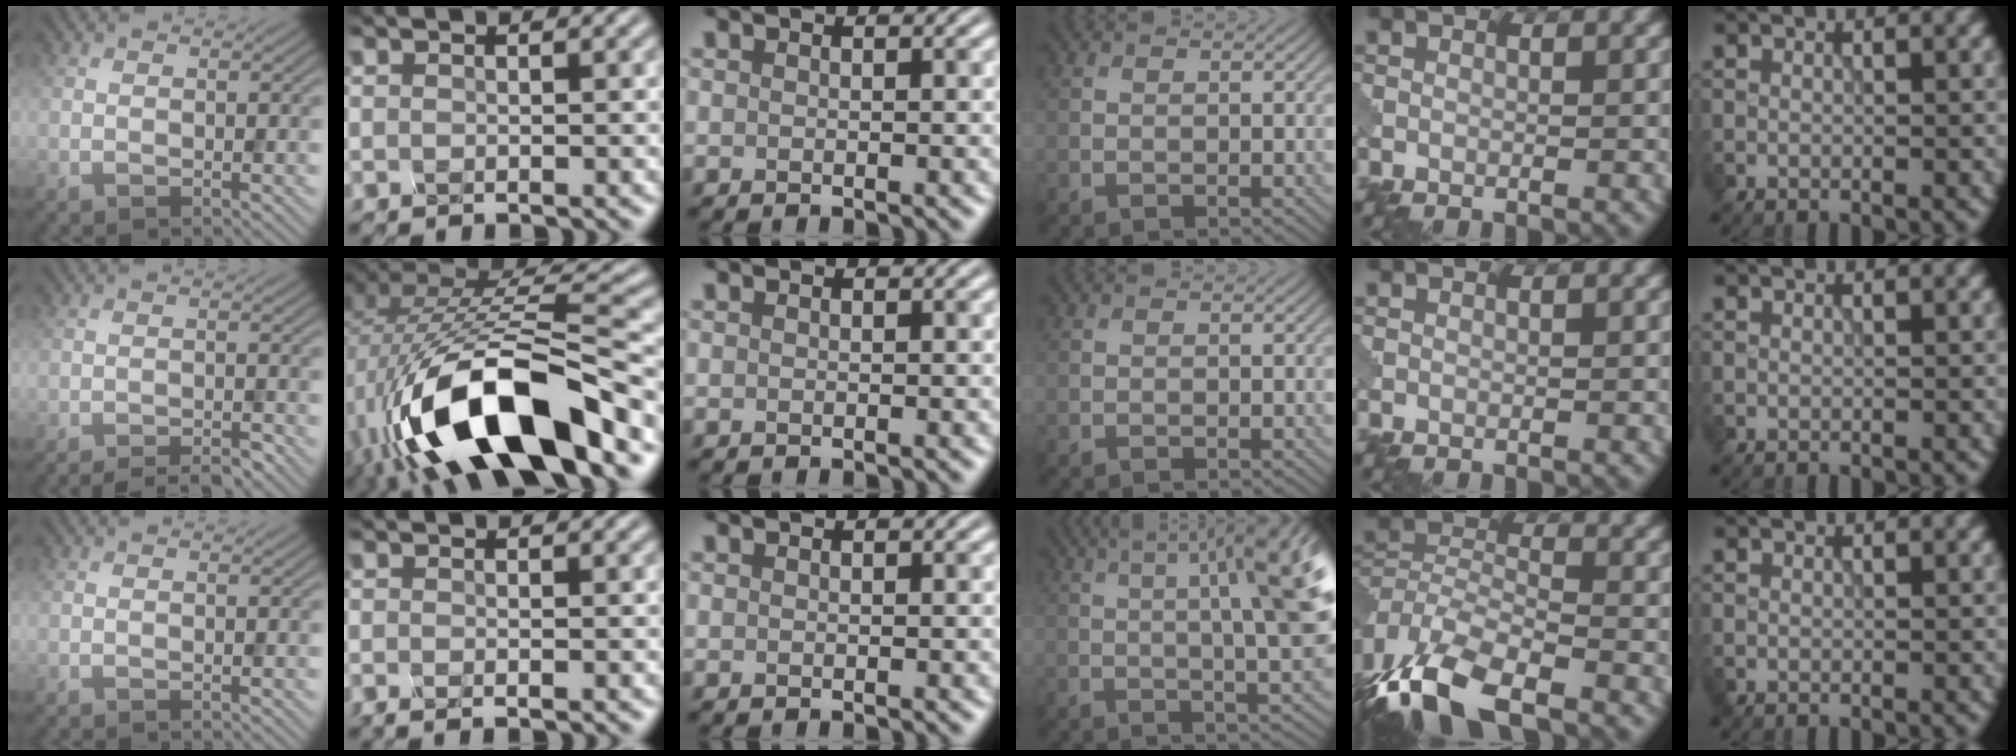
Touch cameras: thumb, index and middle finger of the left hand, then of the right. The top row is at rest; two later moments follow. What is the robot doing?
{"motion": "squeeze", "object": "hand grip exerciser"}